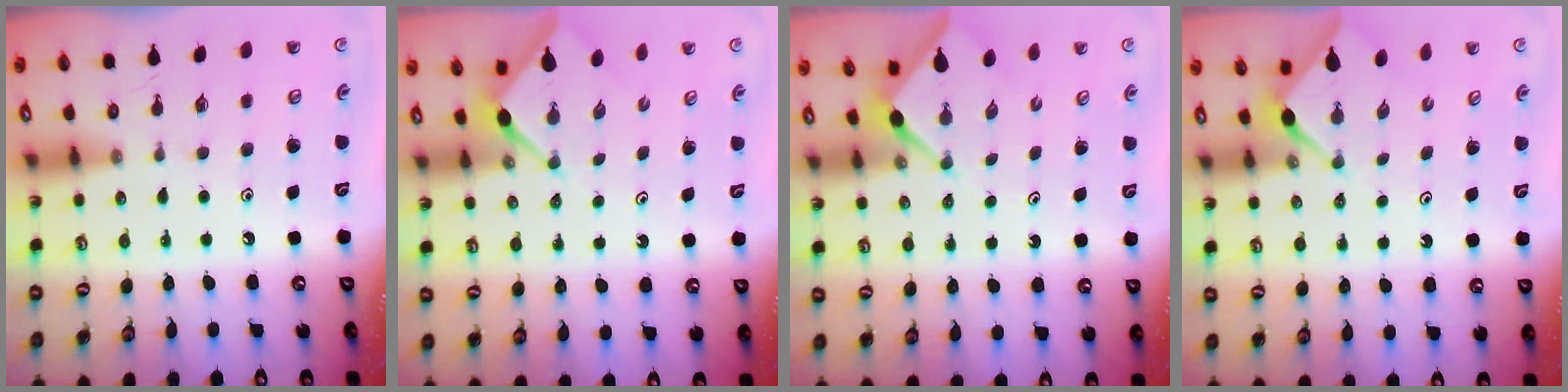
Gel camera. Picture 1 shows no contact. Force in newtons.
{"total": 3.0, "press": 2.9, "slide": 0.3}
{"total": 2.9, "press": 2.9, "slide": 0.2}
{"total": 2.8, "press": 2.8, "slide": 0.5}